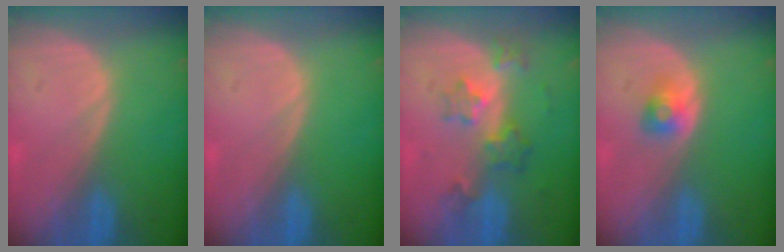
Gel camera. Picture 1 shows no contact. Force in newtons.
{"total": 0.0}
{"total": 6.1, "press": 5.5, "slide": 2.5}
{"total": 2.6, "press": 2.4, "slide": 1.0}